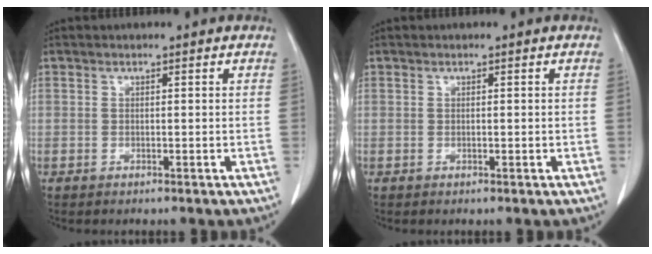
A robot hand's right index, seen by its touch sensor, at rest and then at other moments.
{"total": 0.6, "force": [-0.1, 0.3, 0.5], "torque": [-0.015, 0.000, -0.001]}